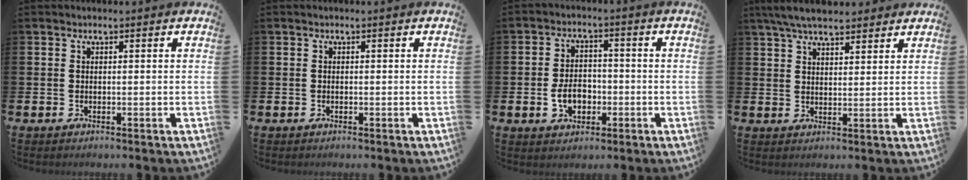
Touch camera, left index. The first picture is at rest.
{"total": 0.0}
{"total": 4.8, "force": [-1.4, 3.3, 3.2], "torque": [-0.051, 0.005, -0.029]}
{"total": 5.9, "force": [5.4, 1.3, 2.0], "torque": [-0.052, -0.011, 0.100]}